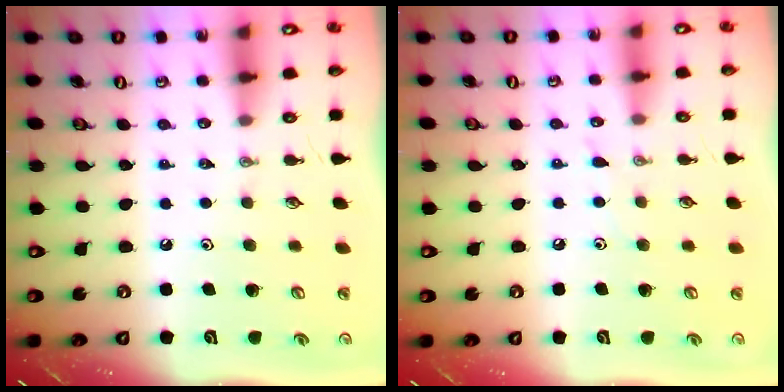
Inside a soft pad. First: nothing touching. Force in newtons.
{"total": 5.4, "press": 5.4, "slide": 0.5}